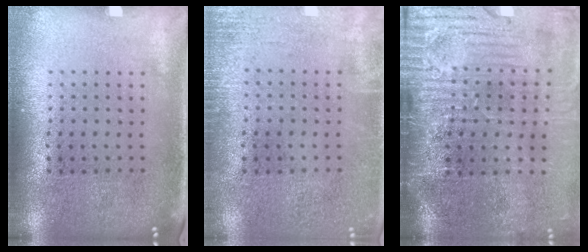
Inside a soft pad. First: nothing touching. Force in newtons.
{"total": 1.5, "press": 1.5, "slide": 0.2}
{"total": 4.8, "press": 4.2, "slide": 2.4}